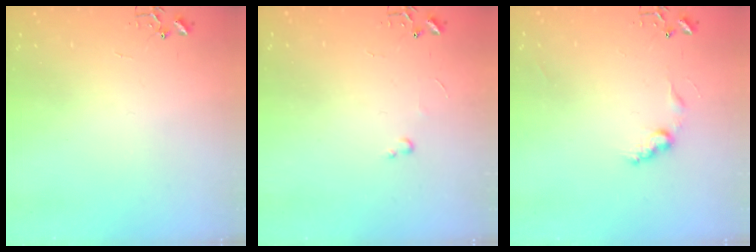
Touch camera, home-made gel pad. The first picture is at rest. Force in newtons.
{"total": 2.4, "press": 2.3, "slide": 0.4}
{"total": 7.9, "press": 7.9, "slide": 0.5}